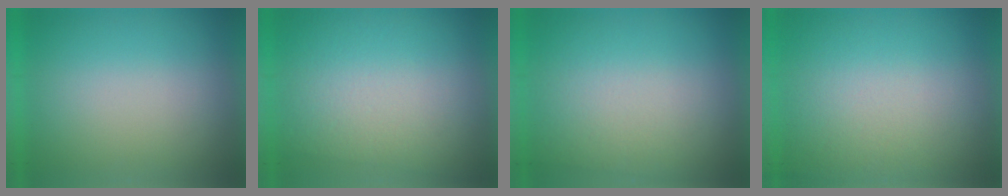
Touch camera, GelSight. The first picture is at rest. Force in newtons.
{"total": 2.9}
{"total": 2.6}
{"total": 2.7}